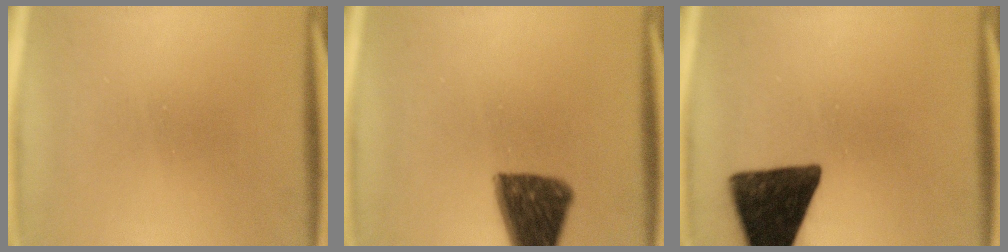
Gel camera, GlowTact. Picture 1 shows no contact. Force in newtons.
{"total": 12.2}
{"total": 13.0}